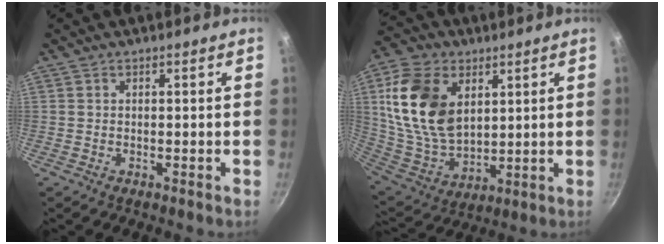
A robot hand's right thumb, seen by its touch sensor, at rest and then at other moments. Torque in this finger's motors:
{"motor_torque": [0.19, 0.56, 1.73, 0.30, 0.57]}